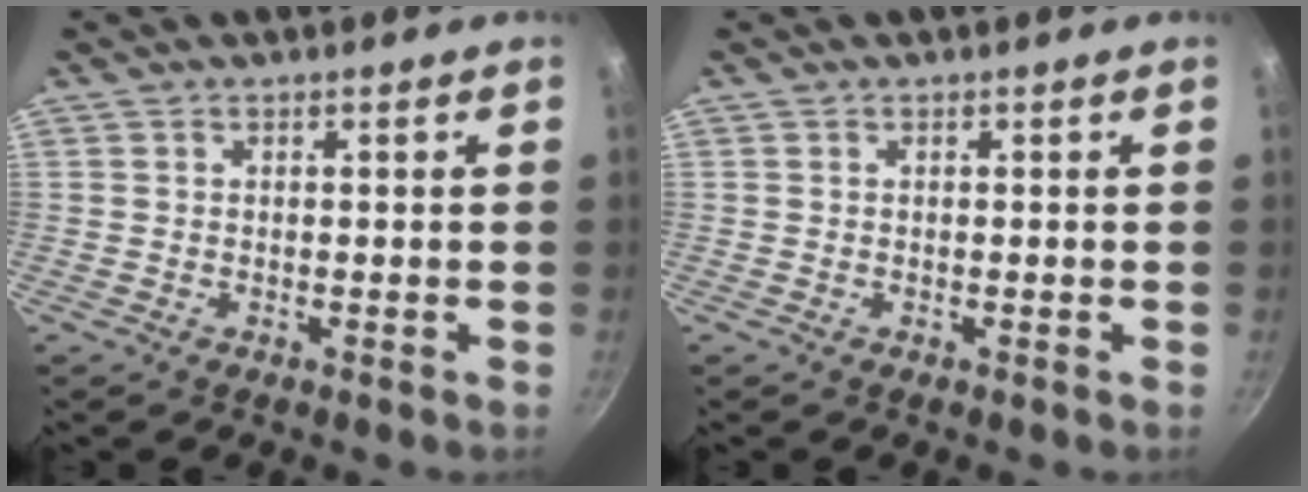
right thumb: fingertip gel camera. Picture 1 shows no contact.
{"total": 0.0}